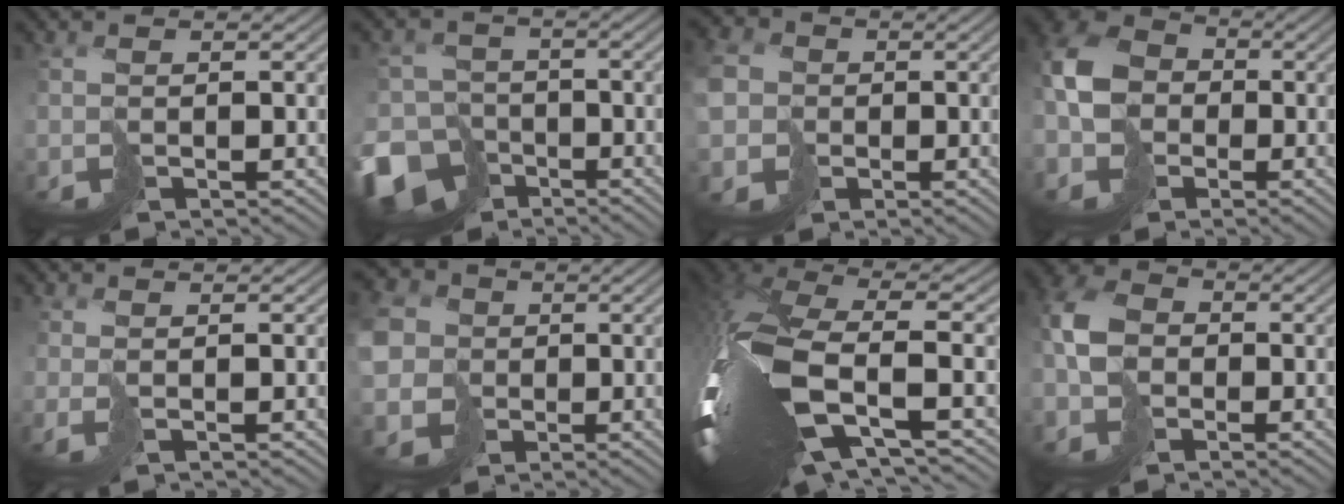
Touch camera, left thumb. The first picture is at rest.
{"total": 11.8, "force": [-7.4, 8.6, 3.3], "torque": [-0.085, -0.058, -0.124]}
{"total": 6.1, "force": [-0.7, 5.8, 2.0], "torque": [-0.079, -0.012, -0.017]}
{"total": 9.6, "force": [-2.3, 7.9, 5.0], "torque": [-0.144, -0.022, -0.047]}
{"total": 1.1, "force": [-0.3, 0.4, 1.0], "torque": [-0.027, 0.000, -0.006]}
{"total": 8.7, "force": [0.2, 7.8, 3.8], "torque": [-0.130, -0.004, 0.001]}
{"total": 15.4, "force": [-2.0, 6.6, 13.8], "torque": [-0.343, -0.038, -0.001]}
{"total": 7.1, "force": [-1.3, 5.6, 4.2], "torque": [-0.121, -0.004, -0.033]}